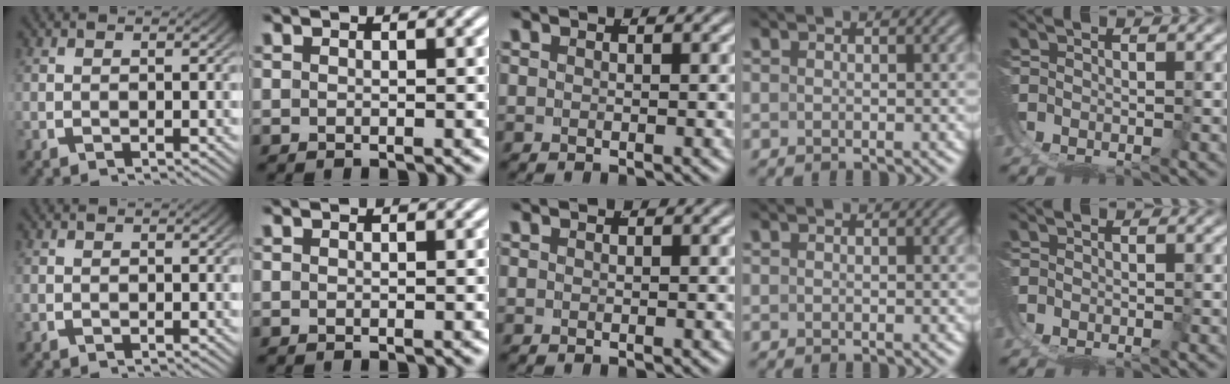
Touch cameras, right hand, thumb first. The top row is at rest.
{}